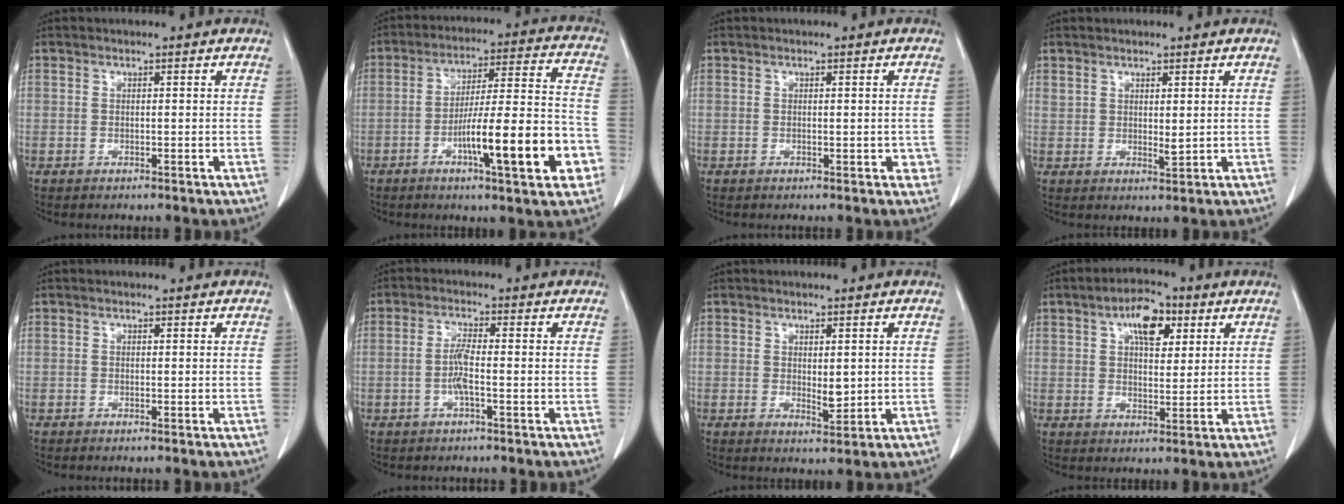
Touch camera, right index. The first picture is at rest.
{"total": 16.7, "force": [-6.2, 2.0, 15.4], "torque": [-0.233, 0.014, -0.089]}
{"total": 1.9, "force": [-0.4, 0.9, 1.5], "torque": [-0.009, 0.003, -0.002]}
{"total": 2.1, "force": [0.9, 0.7, 1.8], "torque": [-0.036, -0.009, 0.022]}
{"total": 0.0}
{"total": 3.3, "force": [-0.9, 0.1, 3.2], "torque": [-0.067, 0.001, -0.019]}
{"total": 2.6, "force": [0.3, 1.0, 2.4], "torque": [-0.039, -0.008, 0.010]}
{"total": 7.6, "force": [3.5, 3.5, 5.7], "torque": [-0.092, 0.013, 0.055]}